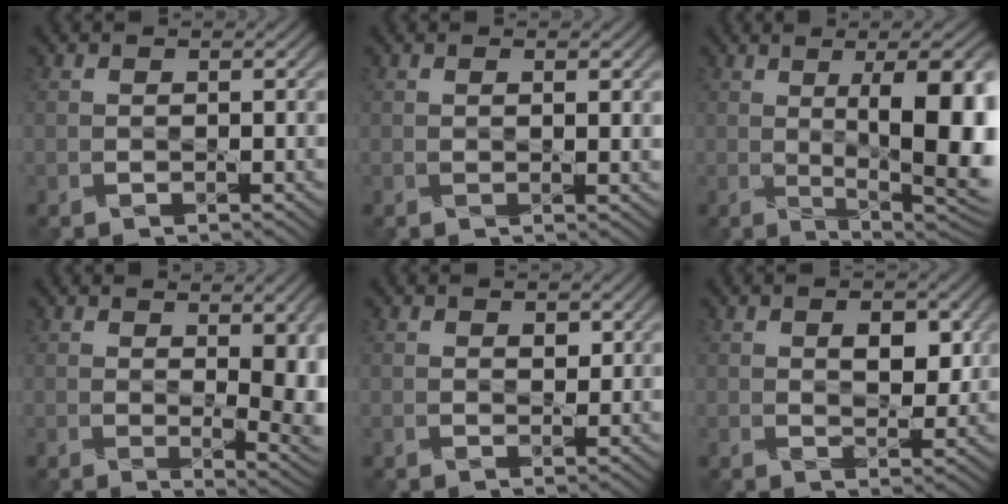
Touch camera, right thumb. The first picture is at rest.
{"total": 0.8, "force": [0.5, 0.0, 0.6], "torque": [-0.011, 0.000, 0.008]}
{"total": 15.0, "force": [0.8, 4.9, 14.1], "torque": [-0.165, 0.012, 0.006]}
{"total": 7.6, "force": [0.9, 3.1, 6.8], "torque": [-0.101, -0.014, 0.028]}
{"total": 1.2, "force": [0.6, 0.7, 0.8], "torque": [-0.013, -0.001, 0.010]}
{"total": 3.7, "force": [1.2, 2.0, 2.8], "torque": [-0.049, -0.002, 0.018]}